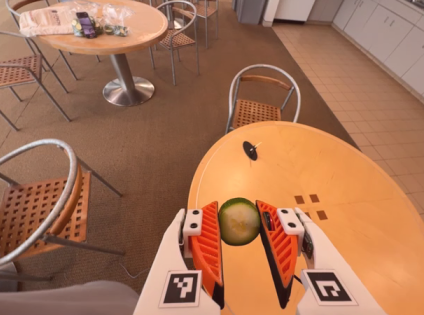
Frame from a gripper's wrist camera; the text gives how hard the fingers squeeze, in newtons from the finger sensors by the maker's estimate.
{"total": 7.5, "left": 7.5, "right": 7.4}